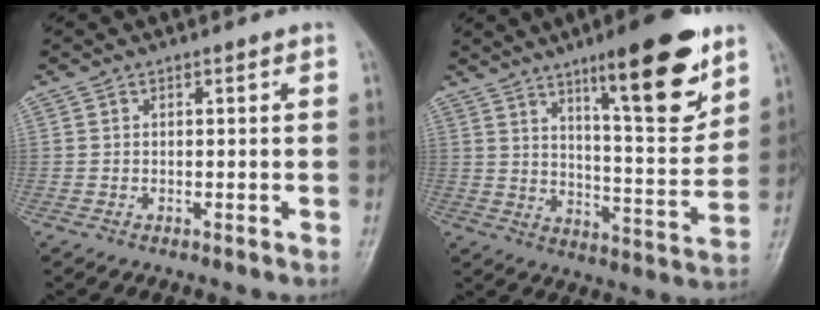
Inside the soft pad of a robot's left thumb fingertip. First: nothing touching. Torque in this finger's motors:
{"motor_torque": [2.67, 2.34, 1.55, -1.22, 0.32]}